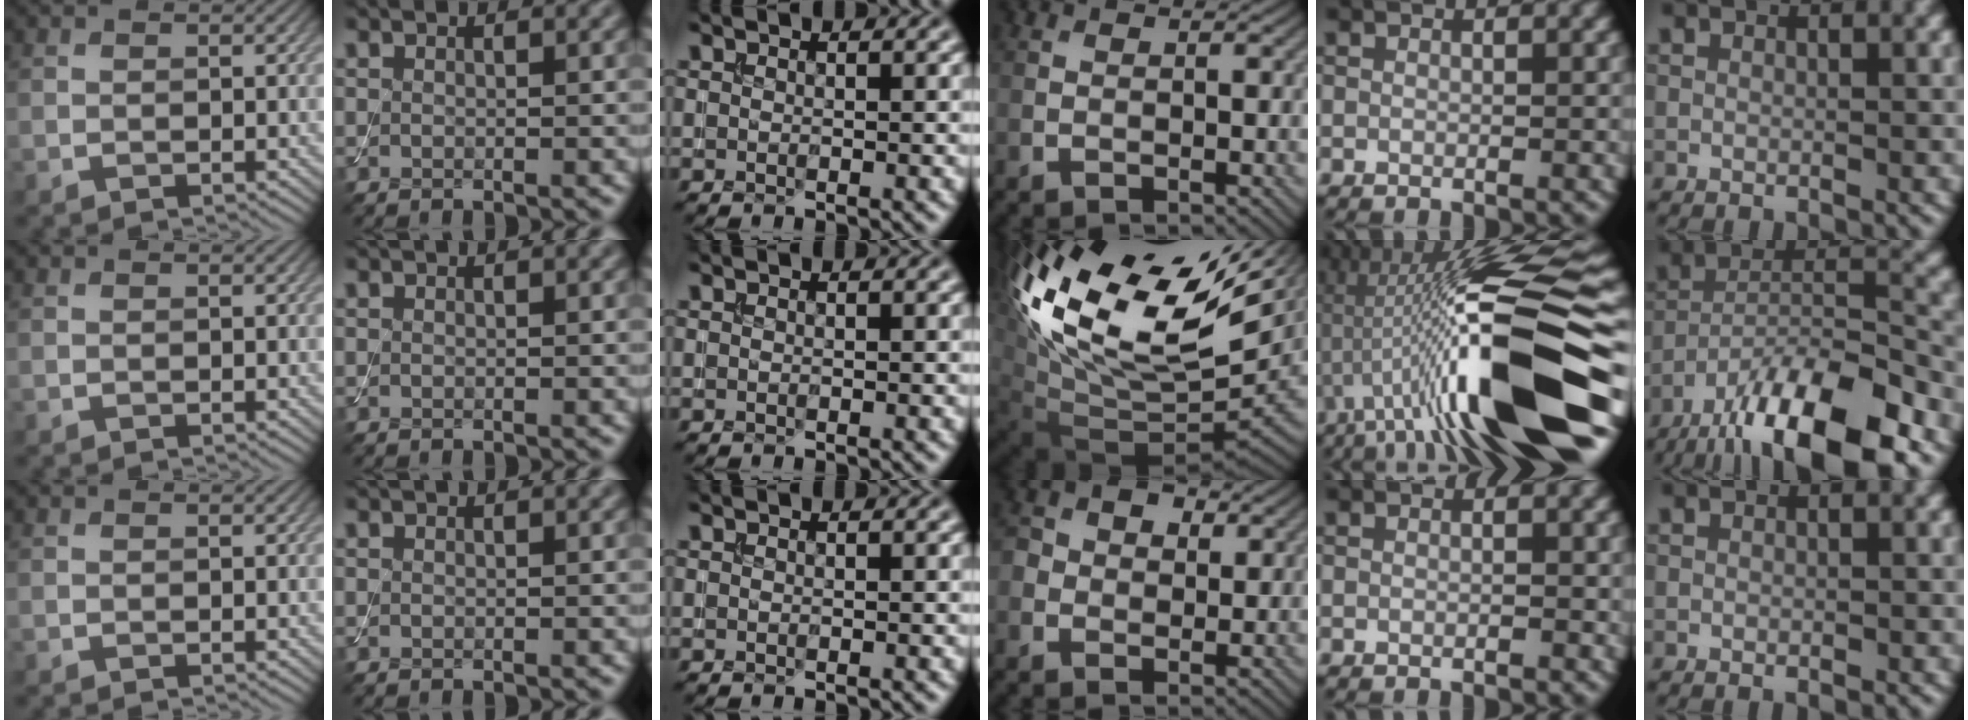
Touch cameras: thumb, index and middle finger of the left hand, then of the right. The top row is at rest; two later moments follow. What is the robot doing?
{"motion": "assemble", "object": "toy tower of hanoi"}